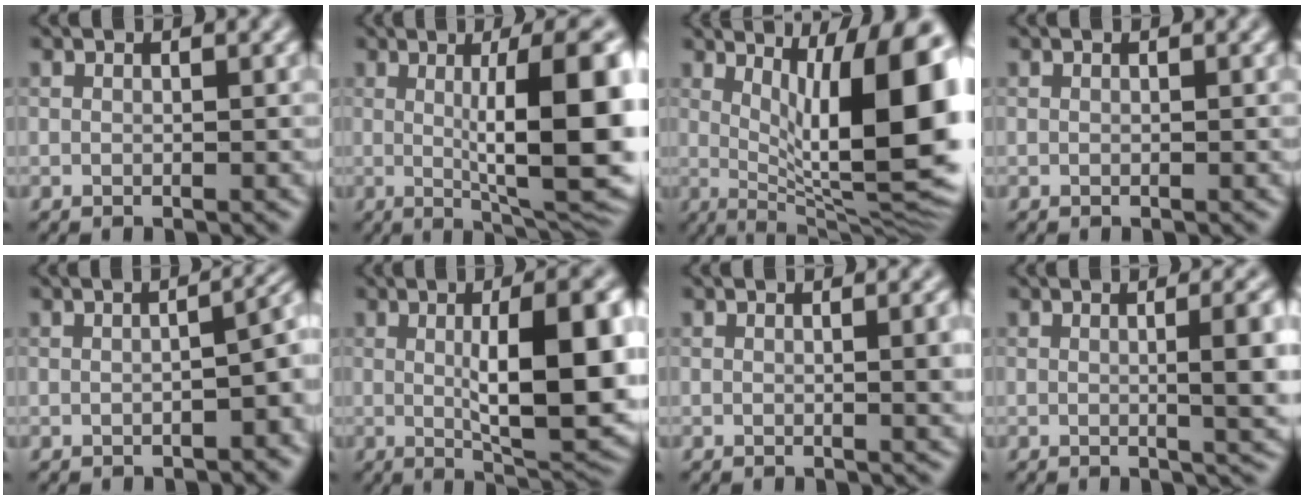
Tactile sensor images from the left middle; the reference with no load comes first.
{"total": 12.2, "force": [0.9, 2.7, 11.8], "torque": [-0.151, -0.002, 0.020]}
{"total": 12.6, "force": [2.1, 3.3, 12.0], "torque": [-0.160, -0.006, 0.037]}
{"total": 0.0}
{"total": 4.3, "force": [-1.1, 1.5, 3.9], "torque": [-0.041, 0.005, -0.011]}
{"total": 11.7, "force": [0.5, 3.4, 11.2], "torque": [-0.147, -0.004, 0.011]}
{"total": 3.1, "force": [0.2, 0.9, 2.9], "torque": [-0.032, 0.003, 0.000]}
{"total": 6.4, "force": [0.4, 2.0, 6.1], "torque": [-0.063, 0.006, 0.005]}